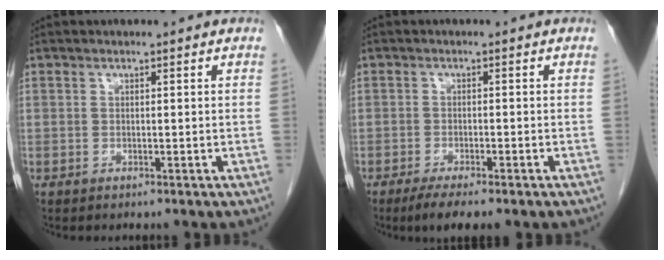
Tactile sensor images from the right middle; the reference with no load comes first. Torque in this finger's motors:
{"motor_torque": [0.93, -0.54, 0.16, 0.06]}